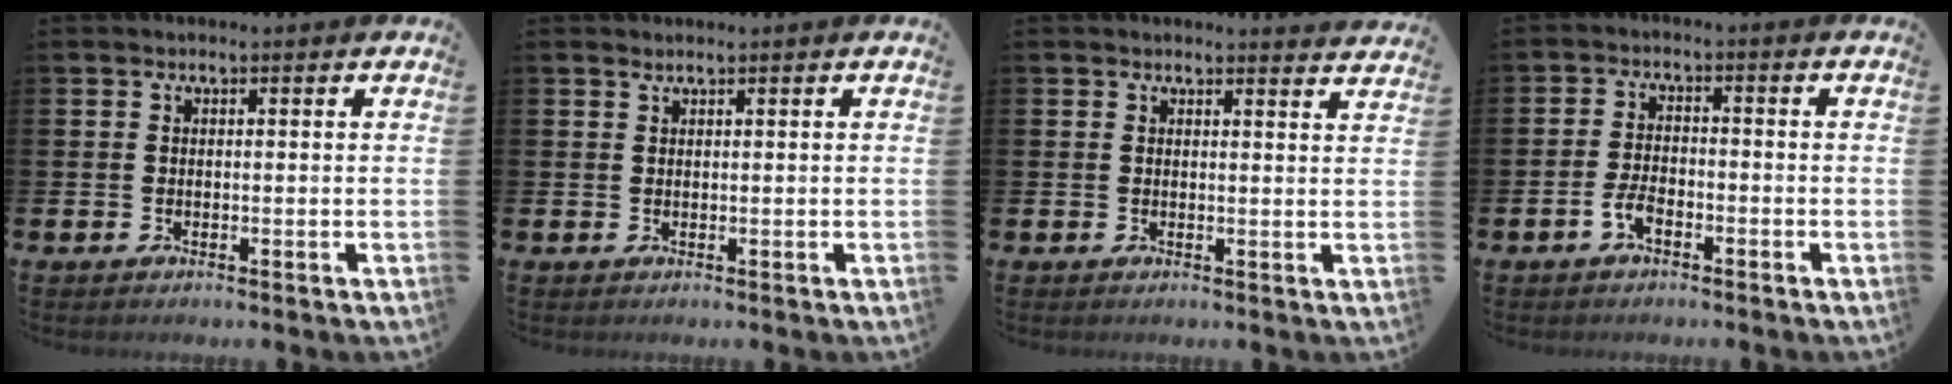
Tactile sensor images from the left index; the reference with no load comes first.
{"total": 0.8, "force": [0.8, -0.1, 0.1], "torque": [-0.003, -0.002, 0.016]}
{"total": 2.1, "force": [2.1, -0.1, -0.2], "torque": [0.009, -0.016, 0.036]}
{"total": 2.9, "force": [-1.5, 1.4, 2.0], "torque": [-0.052, 0.006, -0.029]}